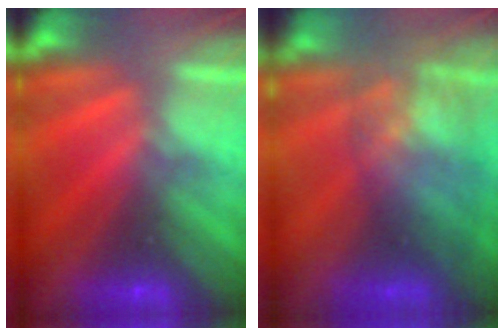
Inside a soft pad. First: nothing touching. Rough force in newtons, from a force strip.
{"total": 7.5}